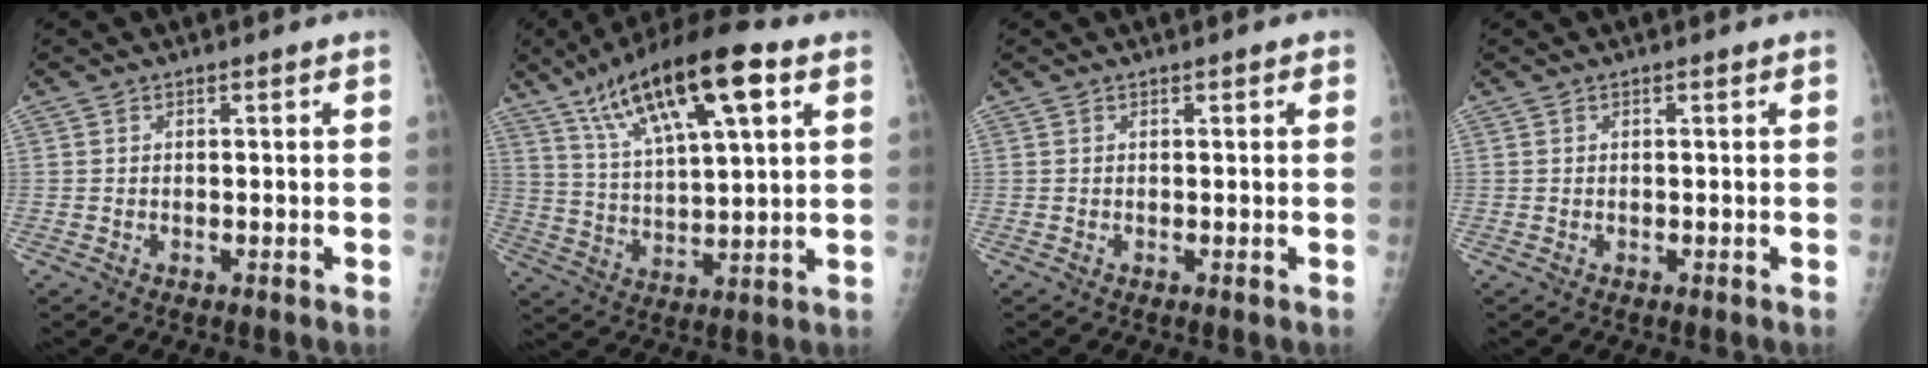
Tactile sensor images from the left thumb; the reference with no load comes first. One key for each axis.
{"total": 19.9, "fx": 10.0, "fy": 6.2, "fz": 16.0, "tx": -0.254, "ty": -0.012, "tz": 0.174}
{"total": 0.7, "fx": 0.4, "fy": 0.3, "fz": 0.5, "tx": -0.008, "ty": 0.001, "tz": 0.003}
{"total": 0.0}